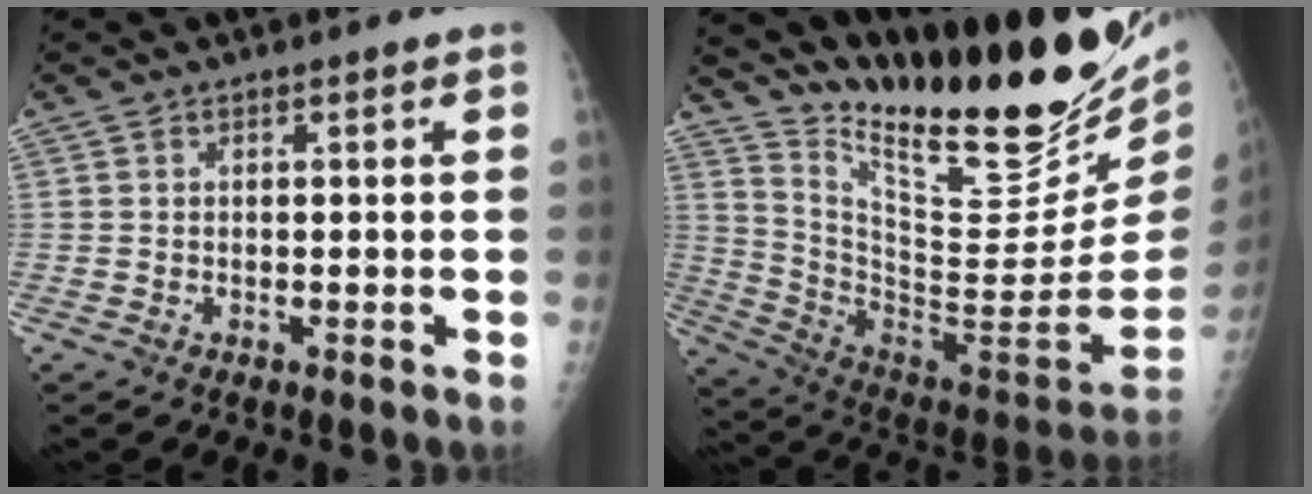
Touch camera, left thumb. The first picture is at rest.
{"total": 31.5, "force": [24.0, 7.2, 19.1], "torque": [-0.275, -0.152, 0.369]}